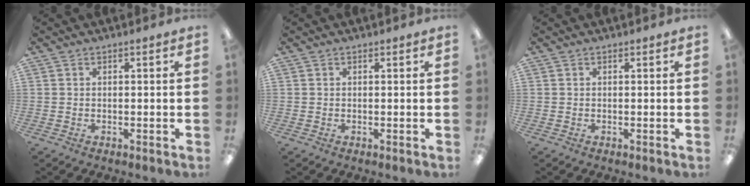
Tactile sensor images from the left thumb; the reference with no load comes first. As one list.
[{"total": 0.0}, {"total": 0.0}]